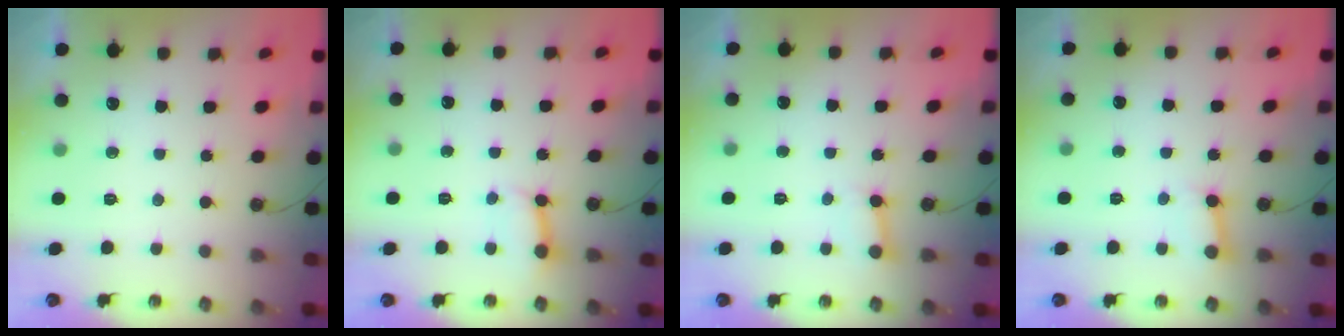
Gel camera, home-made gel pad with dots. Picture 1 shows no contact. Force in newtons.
{"total": 5.9, "press": 5.9, "slide": 0.7}
{"total": 2.7, "press": 2.7, "slide": 0.2}
{"total": 3.0, "press": 3.0, "slide": 0.1}